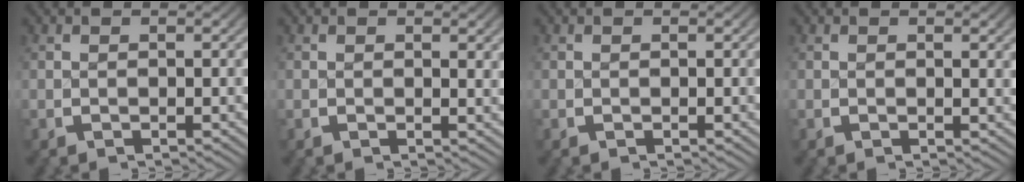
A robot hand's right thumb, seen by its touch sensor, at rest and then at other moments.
{"total": 1.0, "force": [0.6, 0.3, 0.7], "torque": [-0.005, -0.001, 0.008]}
{"total": 0.0}
{"total": 0.7, "force": [0.5, 0.1, 0.5], "torque": [-0.006, -0.001, 0.007]}